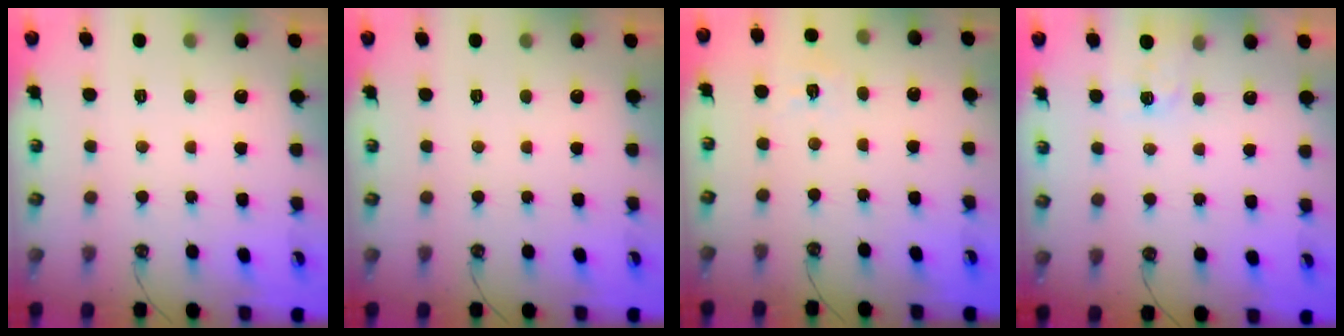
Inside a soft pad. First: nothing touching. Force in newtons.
{"total": 0.0}
{"total": 6.5, "press": 6.4, "slide": 0.7}
{"total": 2.9, "press": 2.9, "slide": 0.5}